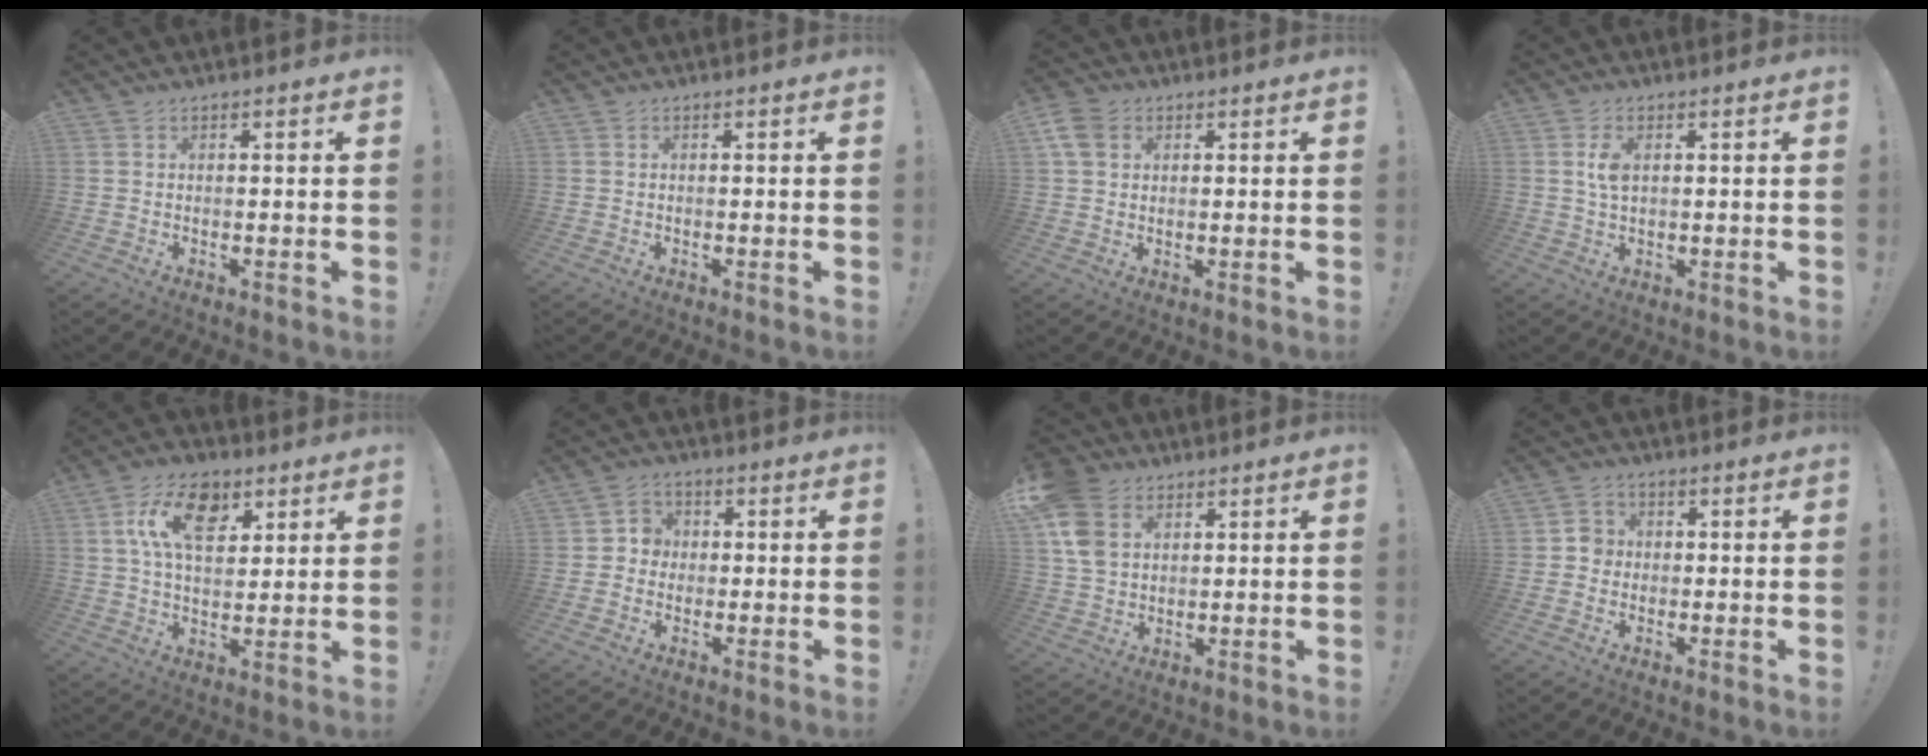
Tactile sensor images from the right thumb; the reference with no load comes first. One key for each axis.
{"total": 0.0}
{"total": 6.7, "fx": 2.9, "fy": 5.1, "fz": 3.3, "tx": -0.060, "ty": 0.004, "tz": 0.061}
{"total": 4.2, "fx": 1.2, "fy": 2.3, "fz": 3.3, "tx": -0.059, "ty": -0.003, "tz": 0.016}
{"total": 14.9, "fx": 6.5, "fy": 9.0, "fz": 9.9, "tx": -0.158, "ty": -0.007, "tz": 0.121}
{"total": 4.6, "fx": -0.5, "fy": 4.4, "fz": 1.2, "tx": -0.016, "ty": 0.010, "tz": -0.011}
{"total": 12.9, "fx": 4.9, "fy": 9.4, "fz": 7.3, "tx": -0.144, "ty": -0.012, "tz": 0.099}
{"total": 4.0, "fx": -0.8, "fy": 3.7, "fz": 1.3, "tx": -0.014, "ty": 0.011, "tz": -0.016}